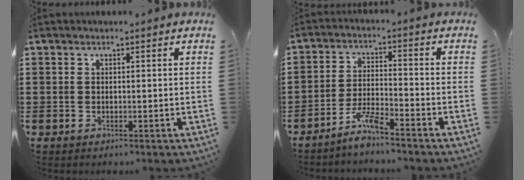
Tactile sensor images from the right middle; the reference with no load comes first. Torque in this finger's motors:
{"motor_torque": [2.14, 0.00, 0.07, 0.07]}